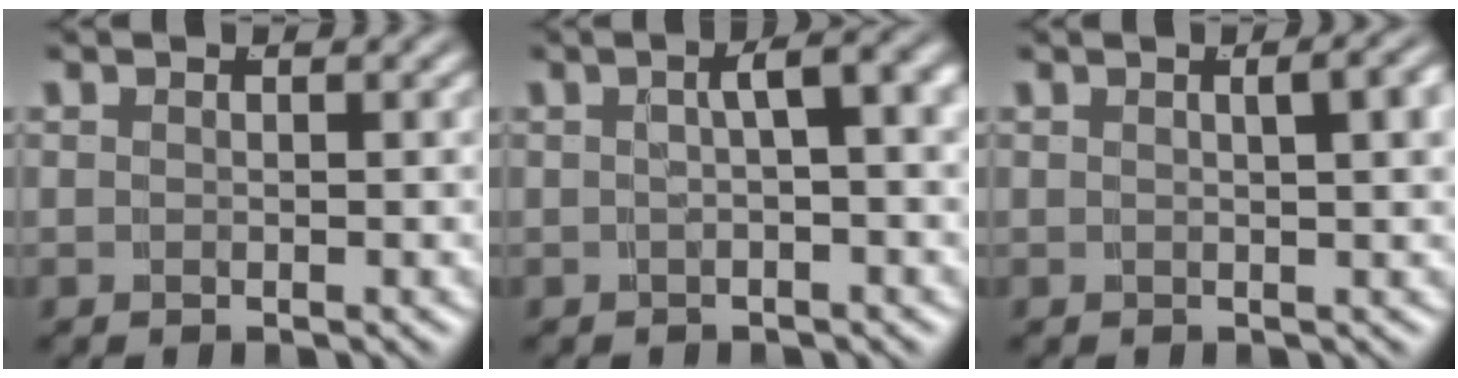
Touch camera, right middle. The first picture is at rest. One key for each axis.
{"total": 4.6, "fx": 0.6, "fy": 1.2, "fz": 4.4, "tx": -0.037, "ty": 0.024, "tz": 0.005}
{"total": 2.4, "fx": 0.5, "fy": 0.1, "fz": 2.3, "tx": -0.021, "ty": 0.006, "tz": 0.010}